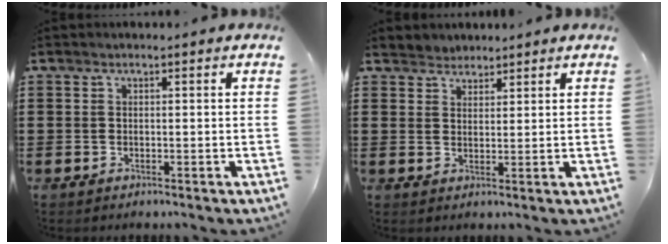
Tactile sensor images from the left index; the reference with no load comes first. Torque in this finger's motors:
{"motor_torque": [0.04, 0.04, -0.01, 0.00]}